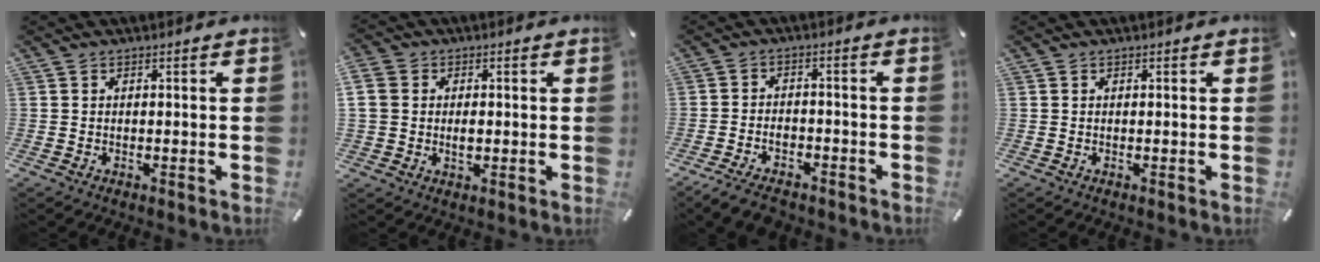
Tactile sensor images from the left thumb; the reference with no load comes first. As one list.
[{"total": 5.1, "force": [0.2, 4.5, 2.5], "torque": [-0.068, -0.003, -0.001]}, {"total": 5.6, "force": [-4.3, 2.7, 2.3], "torque": [-0.044, 0.020, -0.083]}, {"total": 0.0}]